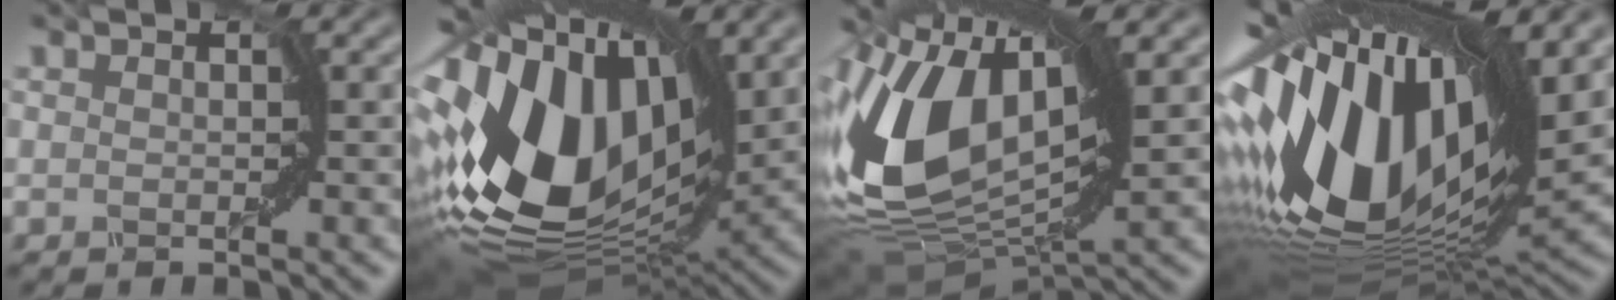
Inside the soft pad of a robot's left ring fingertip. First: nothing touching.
{"total": 16.5, "force": [0.8, 9.8, 13.3], "torque": [-0.292, -0.012, 0.025]}
{"total": 13.0, "force": [1.8, 7.0, 10.8], "torque": [-0.239, 0.003, 0.034]}
{"total": 17.1, "force": [2.3, 7.6, 15.1], "torque": [-0.294, -0.001, 0.032]}